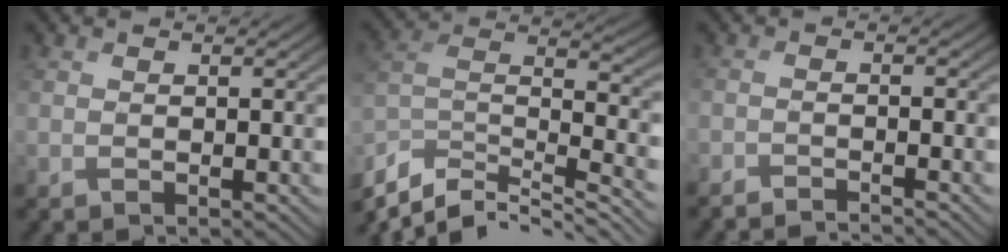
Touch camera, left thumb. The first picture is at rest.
{"total": 12.8, "force": [-9.6, 4.6, 7.1], "torque": [-0.182, -0.004, -0.166]}
{"total": 2.7, "force": [-2.6, 0.2, 0.8], "torque": [-0.013, -0.003, -0.052]}